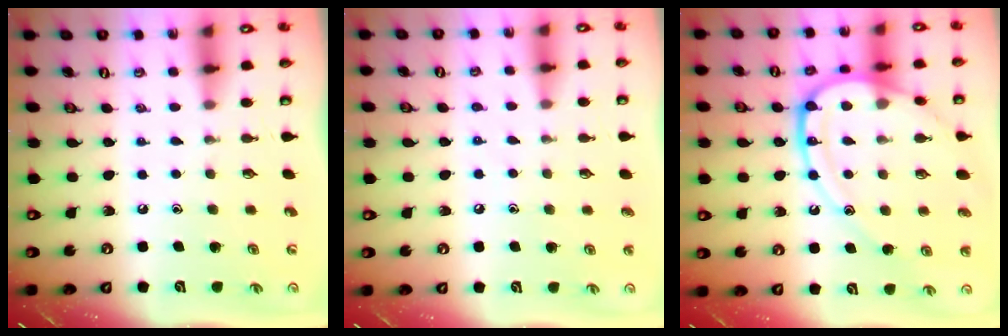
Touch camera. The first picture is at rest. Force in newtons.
{"total": 4.1, "press": 4.1, "slide": 0.4}
{"total": 17.5, "press": 17.4, "slide": 1.7}